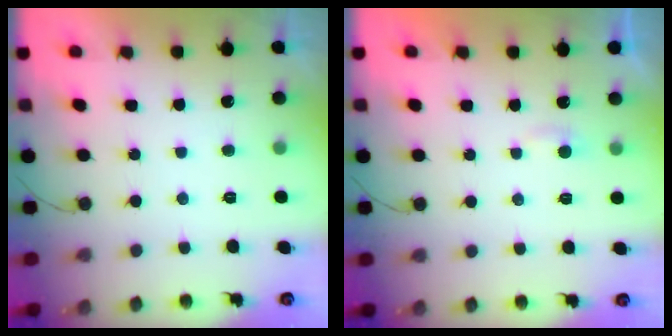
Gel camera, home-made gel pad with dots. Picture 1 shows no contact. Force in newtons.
{"total": 2.4, "press": 2.4, "slide": 0.2}